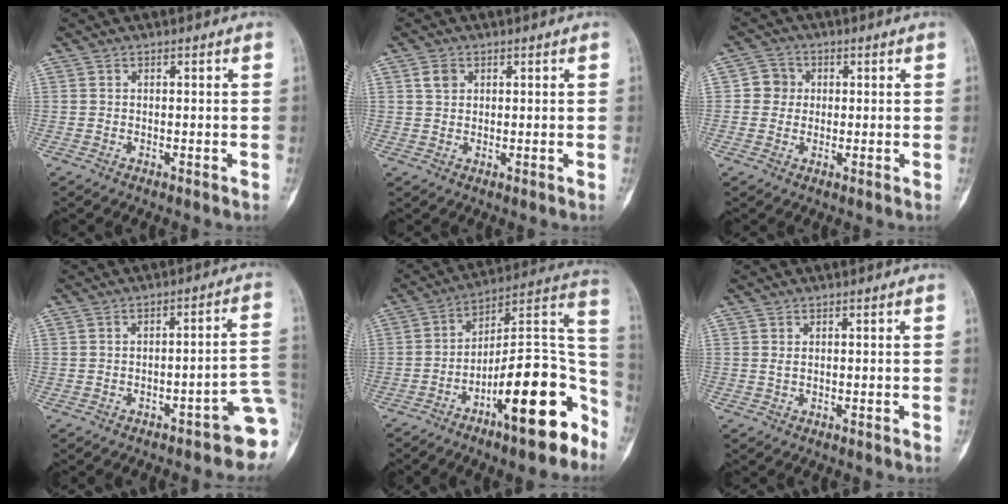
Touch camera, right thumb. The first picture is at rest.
{"total": 2.5, "force": [1.1, 1.9, 1.2], "torque": [-0.016, 0.000, 0.021]}
{"total": 4.0, "force": [0.4, 3.9, 1.0], "torque": [0.009, 0.007, -0.001]}
{"total": 9.0, "force": [-4.3, 2.5, 7.5], "torque": [-0.074, 0.042, -0.053]}
{"total": 20.7, "force": [-10.3, 6.3, 16.8], "torque": [-0.202, 0.086, -0.163]}
{"total": 0.5, "force": [0.2, 0.2, 0.5], "torque": [-0.015, 0.003, 0.005]}